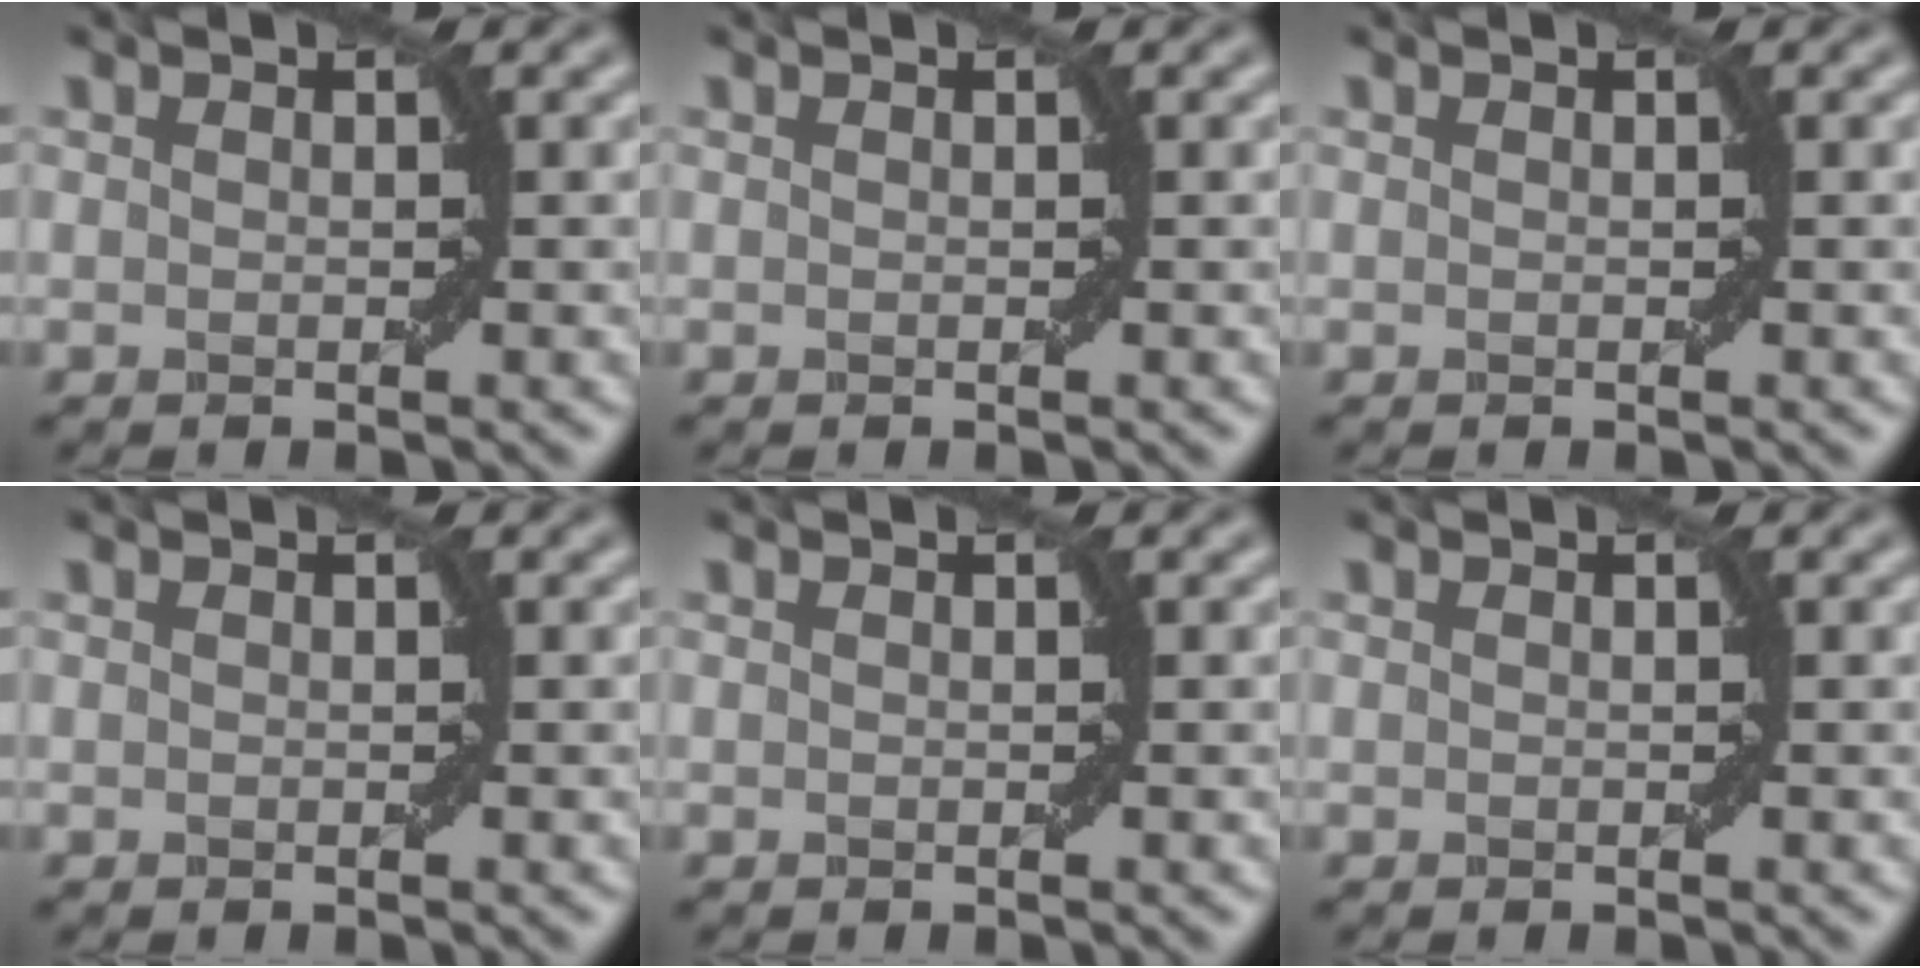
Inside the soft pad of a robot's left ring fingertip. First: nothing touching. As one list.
[{"total": 0.0}, {"total": 0.0}, {"total": 0.0}, {"total": 0.0}, {"total": 0.0}]